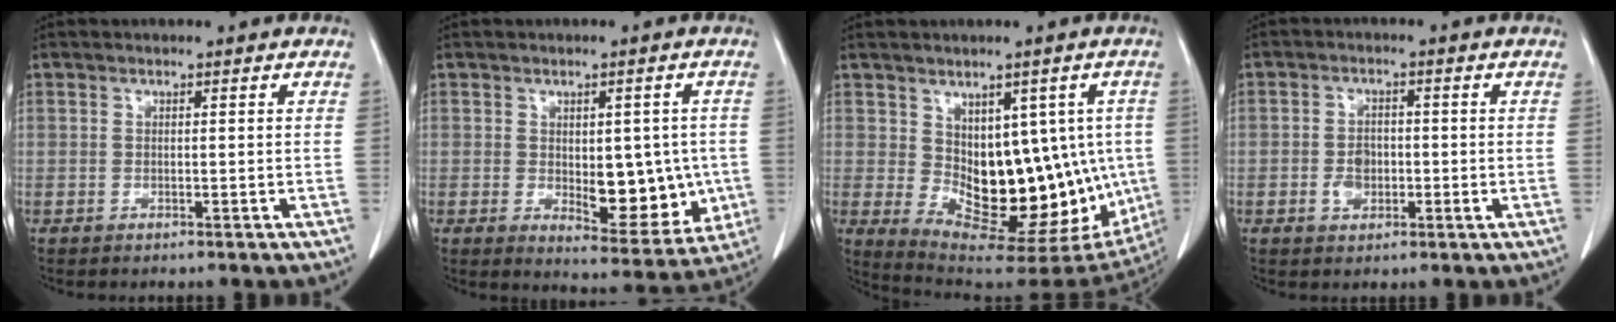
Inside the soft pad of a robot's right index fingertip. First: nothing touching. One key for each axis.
{"total": 10.4, "fx": -0.9, "fy": 5.1, "fz": 9.0, "tx": -0.101, "ty": -0.002, "tz": 0.005}
{"total": 17.8, "fx": -0.7, "fy": 9.1, "fz": 15.2, "tx": -0.187, "ty": 0.002, "tz": 0.020}
{"total": 3.6, "fx": -0.7, "fy": 2.5, "fz": 2.4, "tx": -0.042, "ty": 0.003, "tz": -0.008}